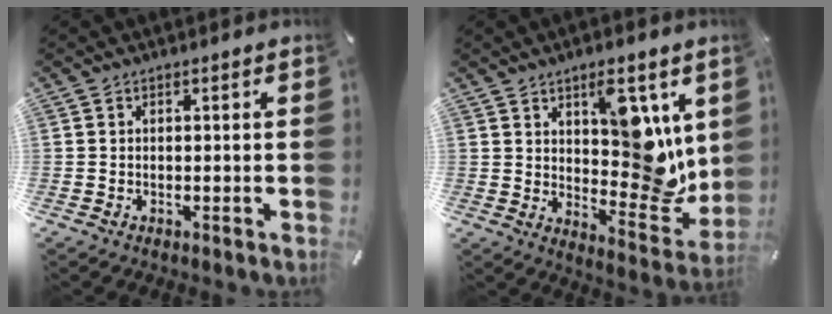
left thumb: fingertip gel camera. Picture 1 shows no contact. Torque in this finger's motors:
{"motor_torque": [2.49, 2.52, 1.82, -0.61, 0.14]}